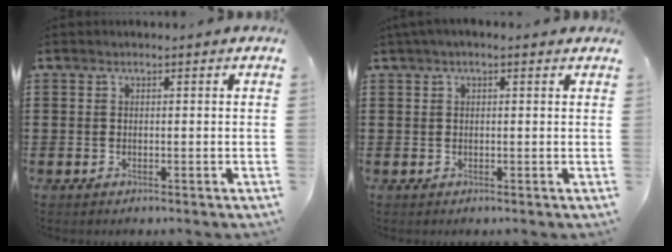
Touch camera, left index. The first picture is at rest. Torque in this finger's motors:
{"motor_torque": [2.07, -0.06, 0.46, 0.16]}